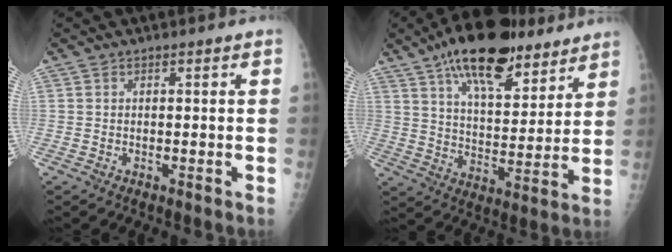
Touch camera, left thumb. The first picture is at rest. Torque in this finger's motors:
{"motor_torque": [0.44, 0.46, 1.49, -1.28, 0.19]}